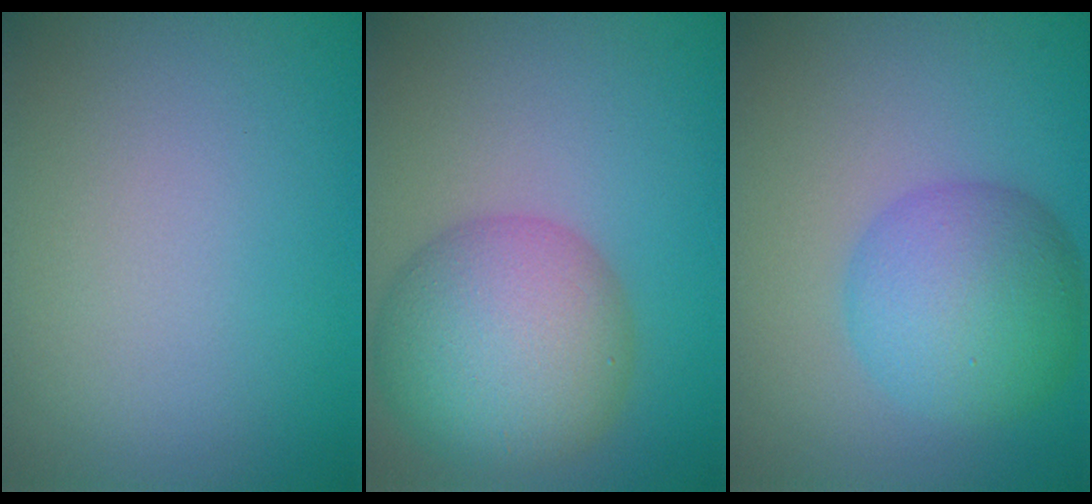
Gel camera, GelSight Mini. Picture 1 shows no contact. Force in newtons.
{"total": 8.1, "press": 8.1, "slide": 0.3}
{"total": 6.2, "press": 6.2, "slide": 0.2}